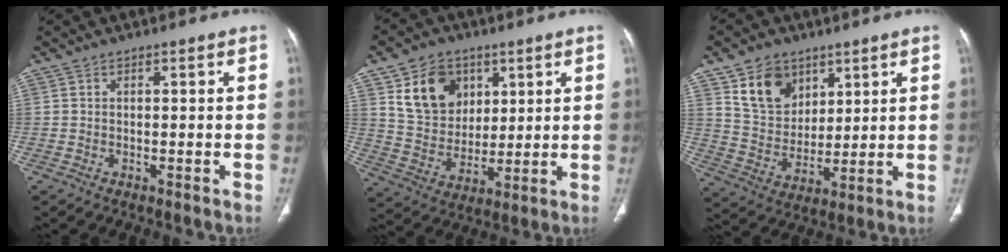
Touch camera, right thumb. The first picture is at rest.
{"total": 13.4, "force": [5.7, 10.3, 6.3], "torque": [-0.076, -0.020, 0.114]}
{"total": 11.5, "force": [6.3, 8.2, 4.9], "torque": [-0.063, -0.034, 0.126]}